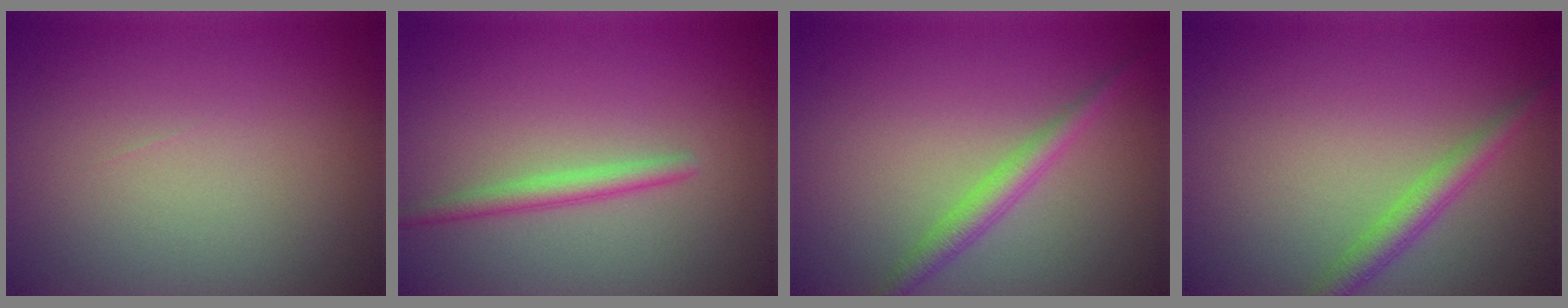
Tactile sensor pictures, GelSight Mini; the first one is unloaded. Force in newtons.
{"total": 1.8, "press": 1.8, "slide": 0.1}
{"total": 2.3, "press": 2.3, "slide": 0.1}
{"total": 2.3, "press": 2.3, "slide": 0.1}